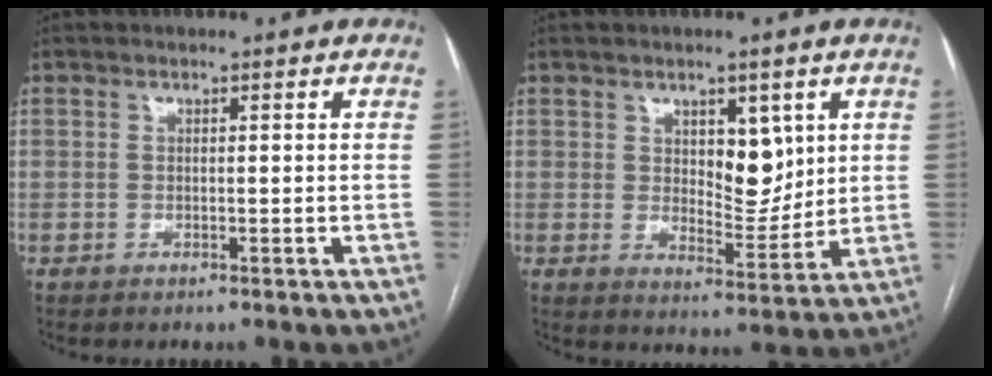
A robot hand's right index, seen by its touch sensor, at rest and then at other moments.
{"total": 7.0, "force": [2.6, 3.4, 5.5], "torque": [-0.081, -0.002, 0.047]}